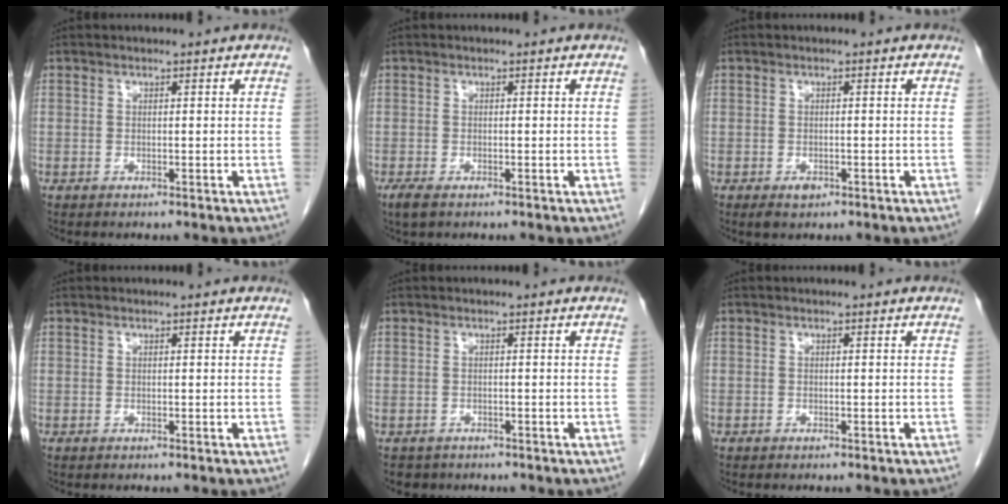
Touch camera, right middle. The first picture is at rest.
{"total": 2.3, "force": [-1.5, 0.9, 1.5], "torque": [-0.037, -0.007, -0.022]}
{"total": 1.6, "force": [-0.9, 0.9, 1.0], "torque": [-0.015, 0.001, -0.008]}
{"total": 0.0}
{"total": 2.5, "force": [-2.0, 1.6, 0.1], "torque": [-0.007, 0.002, -0.029]}
{"total": 0.0}